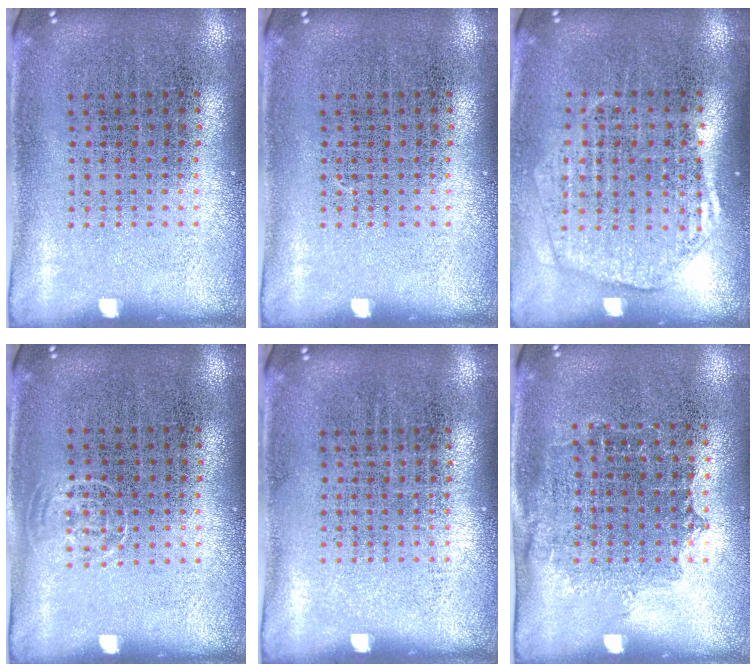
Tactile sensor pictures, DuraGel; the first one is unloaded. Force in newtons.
{"total": 0.0}
{"total": 1.9, "press": 1.7, "slide": 0.8}
{"total": 0.7, "press": 0.5, "slide": 0.4}
{"total": 0.0}
{"total": 0.9, "press": 0.7, "slide": 0.6}